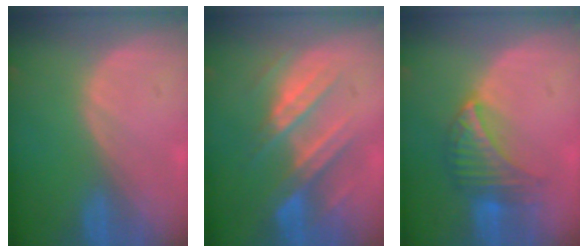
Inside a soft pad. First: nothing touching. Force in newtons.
{"total": 8.9, "press": 7.8, "slide": 4.4}
{"total": 6.5, "press": 6.5, "slide": 0.9}